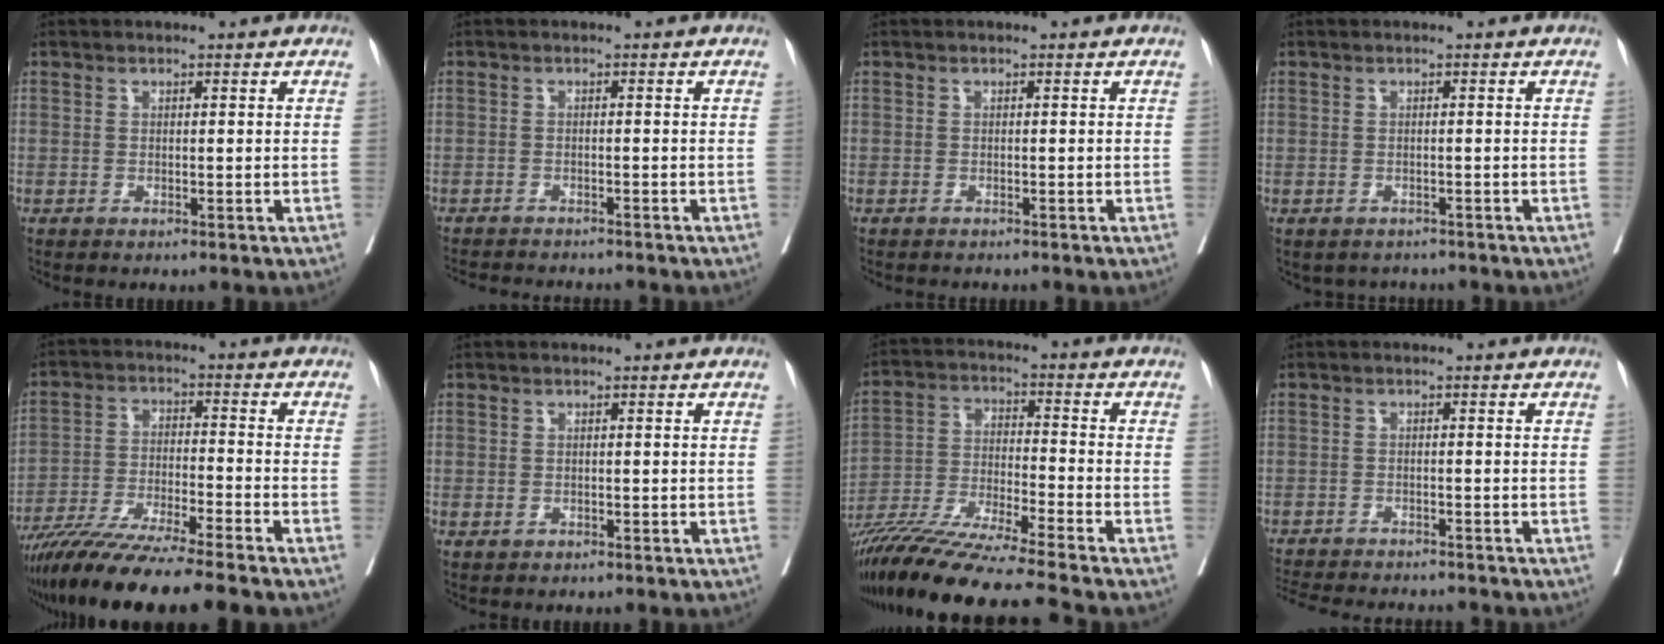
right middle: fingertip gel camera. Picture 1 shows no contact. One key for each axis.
{"total": 8.1, "fx": -7.7, "fy": 1.0, "fz": 2.4, "tx": -0.028, "ty": -0.007, "tz": -0.105}
{"total": 1.5, "fx": -1.4, "fy": 0.4, "fz": 0.4, "tx": -0.011, "ty": -0.004, "tz": -0.019}
{"total": 2.8, "fx": -2.4, "fy": 1.4, "fz": 0.1, "tx": 0.000, "ty": 0.004, "tz": -0.033}
{"total": 13.8, "fx": -11.6, "fy": -0.9, "fz": 7.5, "tx": -0.123, "ty": -0.032, "tz": -0.197}
{"total": 1.0, "fx": -0.3, "fy": 0.9, "fz": 0.5, "tx": -0.009, "ty": 0.001, "tz": 0.001}
{"total": 17.8, "fx": -15.4, "fy": -1.7, "fz": 8.8, "tx": -0.172, "ty": -0.041, "tz": -0.272}
{"total": 12.9, "fx": -11.9, "fy": 2.4, "fz": 4.5, "tx": -0.087, "ty": -0.011, "tz": -0.161}